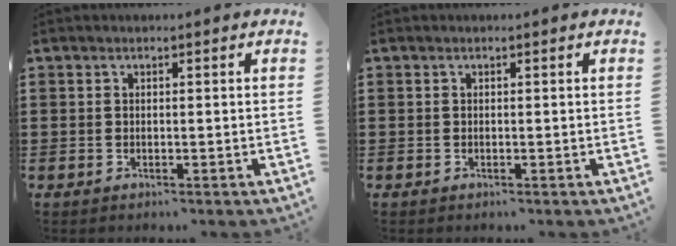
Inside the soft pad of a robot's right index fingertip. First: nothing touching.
{"total": 0.0}